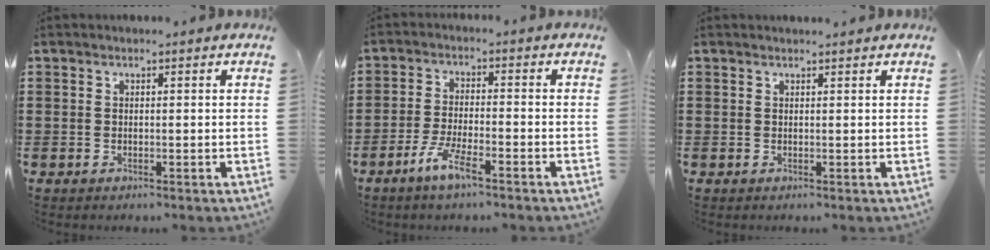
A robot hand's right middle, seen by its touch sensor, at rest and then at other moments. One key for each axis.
{"total": 5.3, "fx": -3.5, "fy": 0.8, "fz": 3.9, "tx": -0.088, "ty": -0.006, "tz": -0.068}
{"total": 0.7, "fx": 0.7, "fy": -0.1, "fz": 0.0, "tx": -0.001, "ty": -0.003, "tz": 0.013}